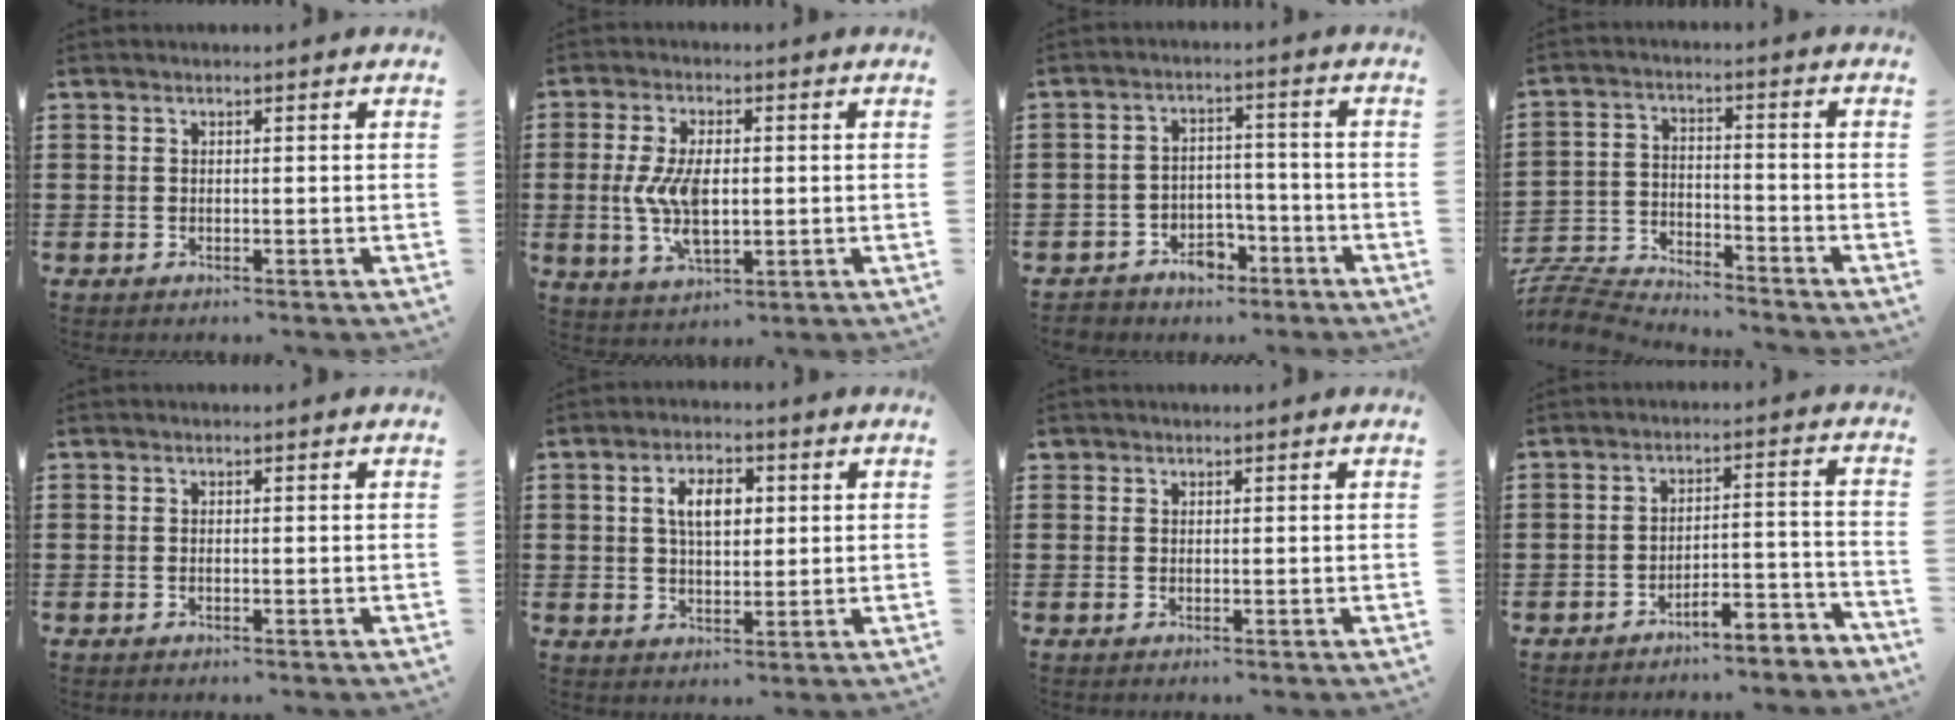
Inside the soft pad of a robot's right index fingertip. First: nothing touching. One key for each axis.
{"total": 8.2, "fx": -0.1, "fy": 3.8, "fz": 7.2, "tx": -0.167, "ty": -0.004, "tz": -0.009}
{"total": 4.0, "fx": -3.1, "fy": 2.5, "fz": 0.6, "tx": -0.016, "ty": 0.013, "tz": -0.060}
{"total": 7.0, "fx": -6.9, "fy": 0.9, "fz": 0.7, "tx": -0.032, "ty": 0.009, "tz": -0.143}
{"total": 0.0}
{"total": 4.9, "fx": 1.1, "fy": 2.6, "fz": 4.0, "tx": -0.078, "ty": 0.009, "tz": 0.015}
{"total": 0.7, "fx": 0.4, "fy": 0.6, "fz": 0.0, "tx": -0.001, "ty": 0.003, "tz": 0.008}
{"total": 4.7, "fx": -4.6, "fy": 0.3, "fz": 1.2, "tx": -0.026, "ty": 0.001, "tz": -0.093}